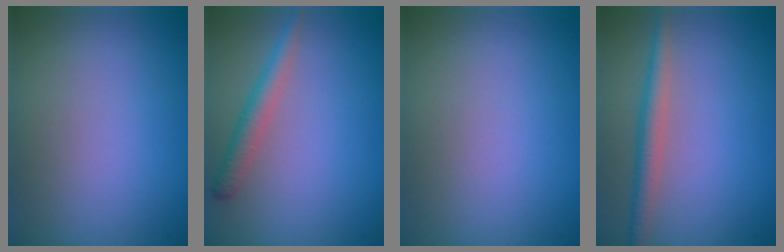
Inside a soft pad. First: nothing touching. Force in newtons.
{"total": 2.2, "press": 2.2, "slide": 0.1}
{"total": 0.0}
{"total": 2.6, "press": 2.6, "slide": 0.1}